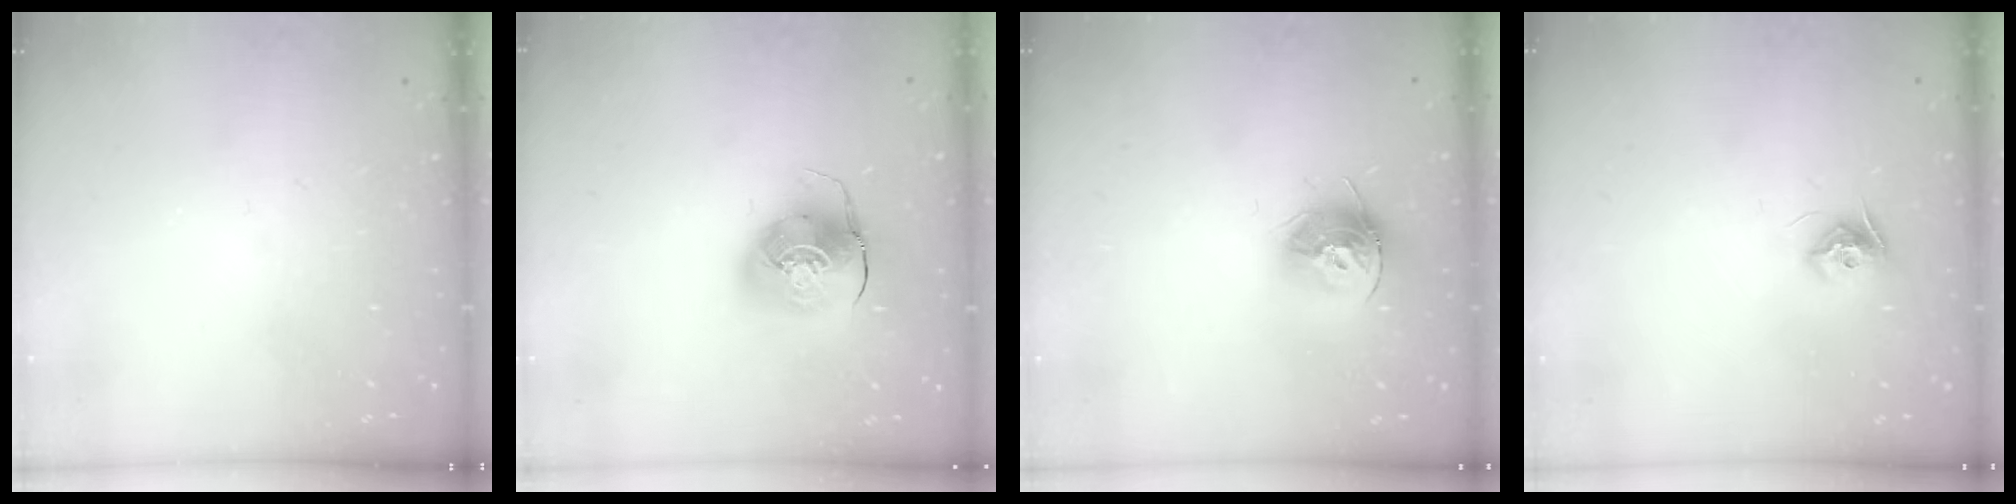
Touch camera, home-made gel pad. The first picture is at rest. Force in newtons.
{"total": 9.6, "press": 9.4, "slide": 1.7}
{"total": 12.6, "press": 12.5, "slide": 1.2}
{"total": 8.2, "press": 8.2, "slide": 0.1}